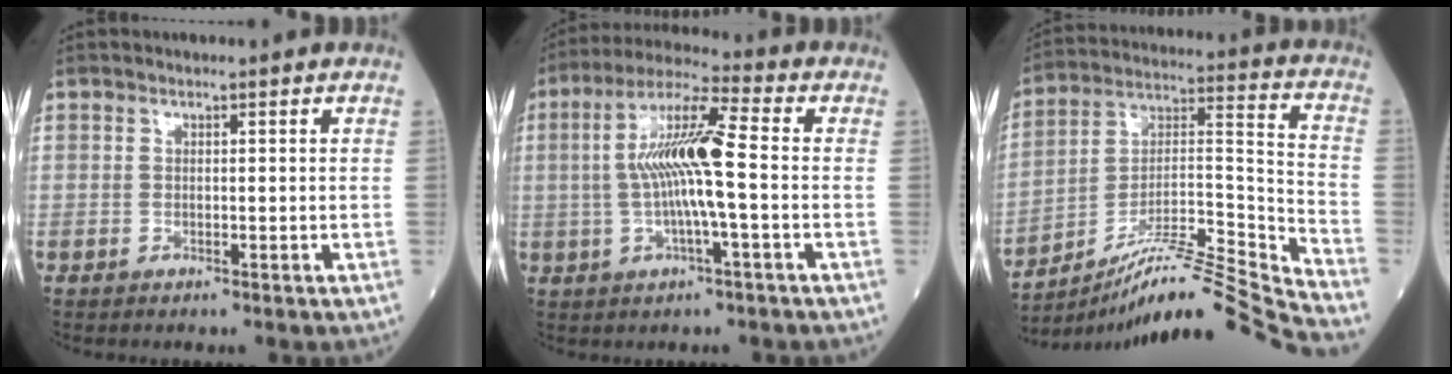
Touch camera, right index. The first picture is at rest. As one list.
[{"total": 11.4, "force": [-0.4, 0.8, 11.3], "torque": [-0.218, 0.015, -0.014]}, {"total": 20.1, "force": [-17.6, -2.5, 9.3], "torque": [-0.149, 0.024, -0.296]}]